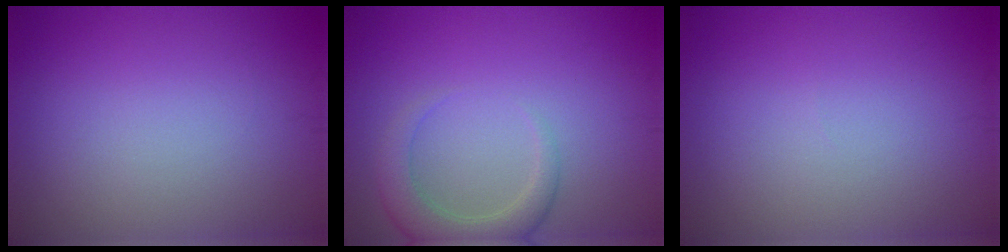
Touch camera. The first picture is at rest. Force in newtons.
{"total": 3.4, "press": 3.4, "slide": 0.3}
{"total": 0.0}